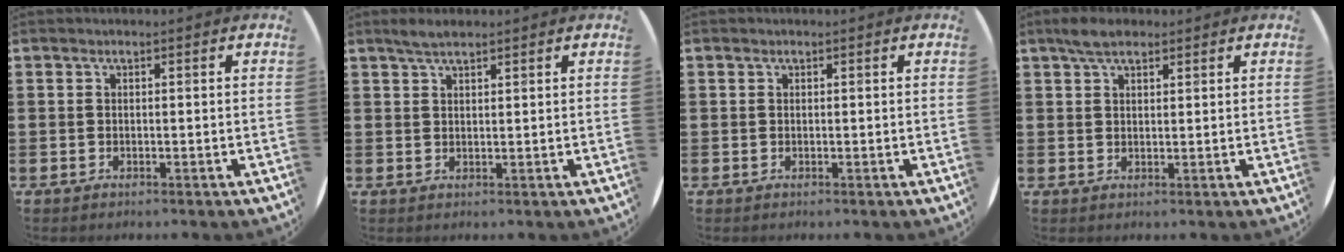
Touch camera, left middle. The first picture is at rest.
{"total": 2.3, "force": [2.0, 0.5, 1.1], "torque": [-0.024, 0.006, 0.036]}
{"total": 0.0}
{"total": 3.4, "force": [2.6, 1.3, 1.6], "torque": [-0.028, 0.005, 0.047]}